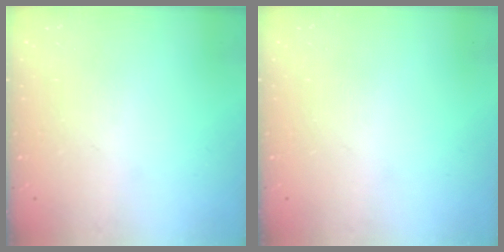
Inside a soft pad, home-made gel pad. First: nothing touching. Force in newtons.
{"total": 0.0}